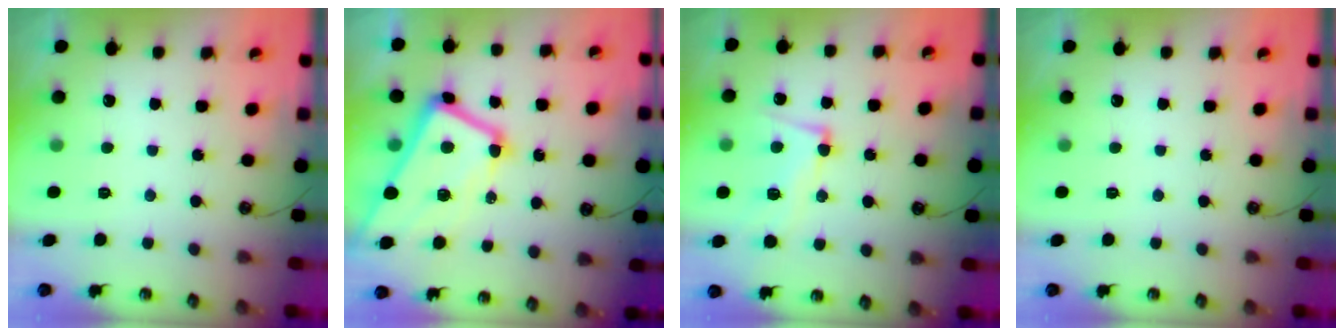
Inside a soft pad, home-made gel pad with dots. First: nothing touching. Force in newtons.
{"total": 12.0, "press": 11.9, "slide": 1.7}
{"total": 5.3, "press": 5.0, "slide": 1.7}
{"total": 0.0}